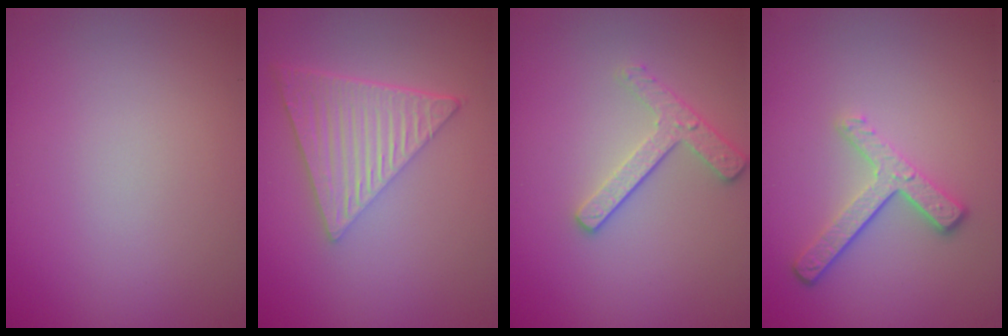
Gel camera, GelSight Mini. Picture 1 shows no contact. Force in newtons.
{"total": 6.4, "press": 4.3, "slide": 4.7}
{"total": 2.4, "press": 2.3, "slide": 0.9}
{"total": 3.2, "press": 2.4, "slide": 2.0}